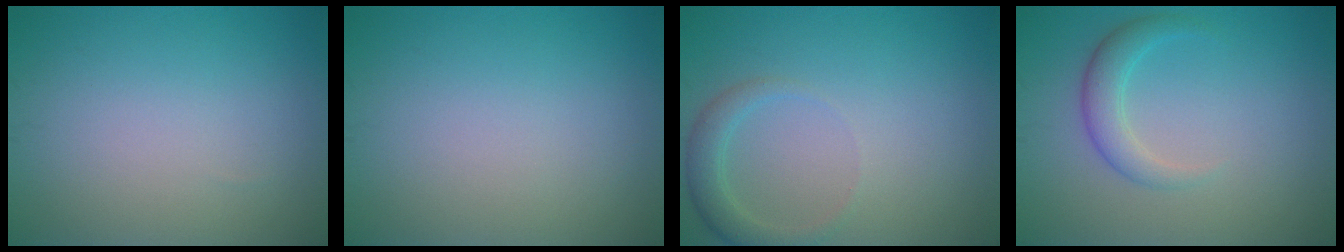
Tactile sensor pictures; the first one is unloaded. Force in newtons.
{"total": 0.0}
{"total": 2.2, "press": 2.2, "slide": 0.2}
{"total": 2.5, "press": 2.5, "slide": 0.1}